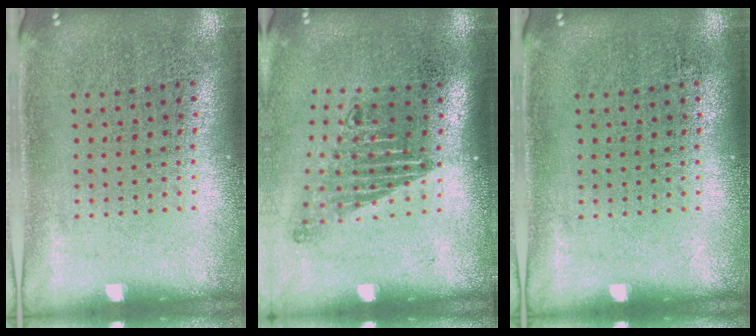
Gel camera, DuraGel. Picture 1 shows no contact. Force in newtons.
{"total": 1.7, "press": 1.2, "slide": 1.2}
{"total": 0.0}